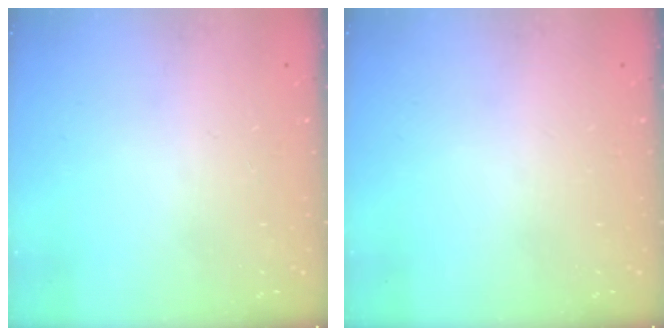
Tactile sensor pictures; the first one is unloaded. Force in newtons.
{"total": 0.0}